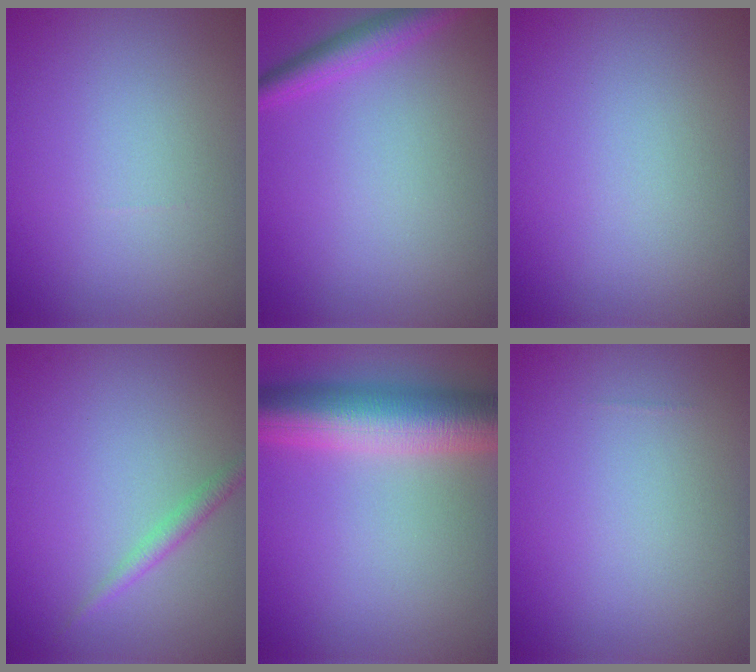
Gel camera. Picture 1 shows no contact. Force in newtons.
{"total": 2.7, "press": 2.7, "slide": 0.2}
{"total": 0.0}
{"total": 1.4, "press": 1.4, "slide": 0.1}
{"total": 9.3, "press": 9.3, "slide": 0.2}
{"total": 0.0}